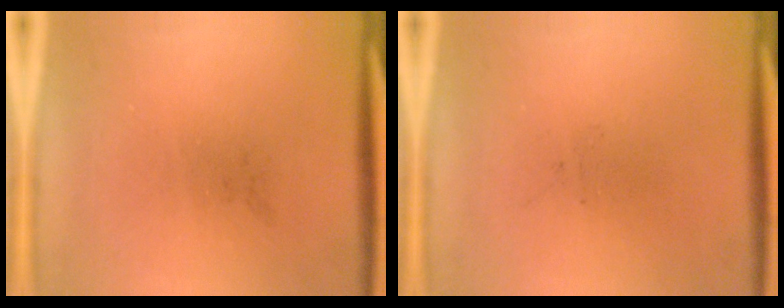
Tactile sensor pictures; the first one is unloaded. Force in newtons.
{"total": 0.0}